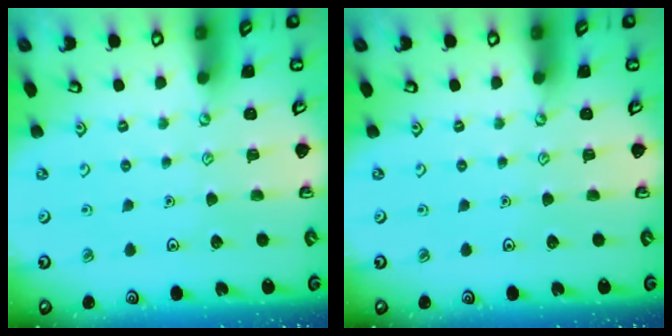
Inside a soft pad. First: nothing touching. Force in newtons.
{"total": 0.0}